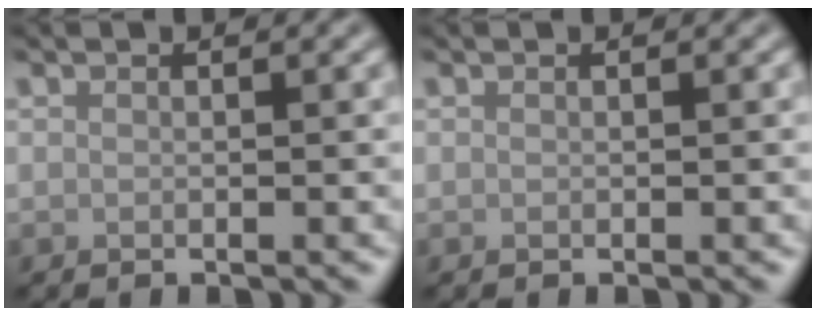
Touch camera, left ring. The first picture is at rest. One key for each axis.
{"total": 0.0}